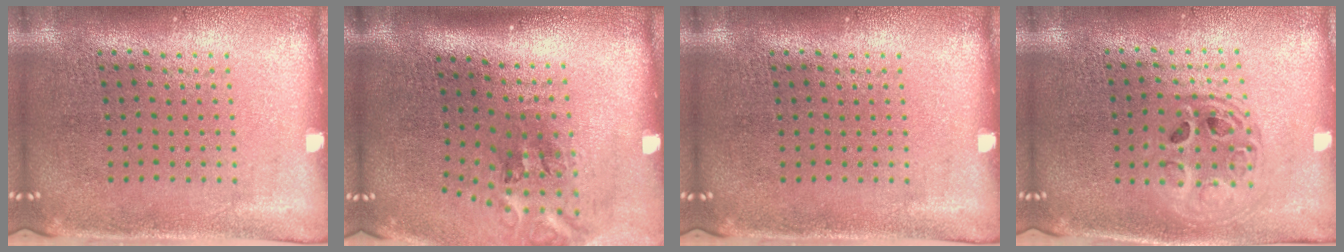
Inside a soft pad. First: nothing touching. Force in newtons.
{"total": 2.1, "press": 1.3, "slide": 1.7}
{"total": 0.0}
{"total": 1.5, "press": 1.3, "slide": 0.7}